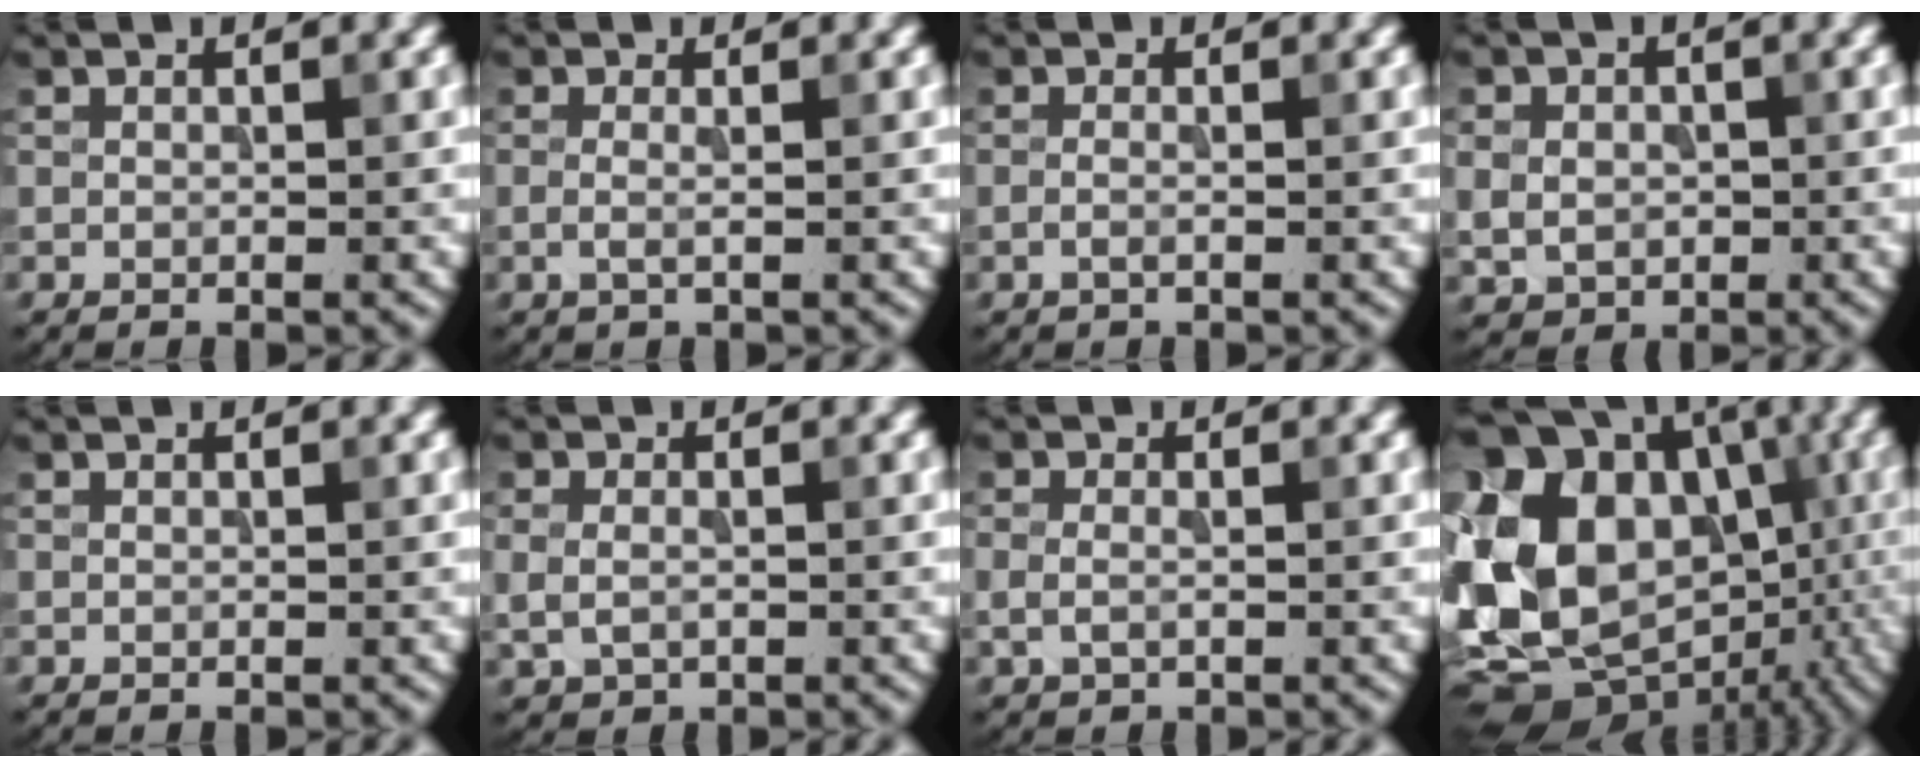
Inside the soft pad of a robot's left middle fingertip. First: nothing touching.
{"total": 1.1, "force": [-0.1, 0.2, 1.1], "torque": [-0.025, -0.007, -0.004]}
{"total": 0.9, "force": [-0.3, 0.2, 0.8], "torque": [-0.019, -0.003, -0.009]}
{"total": 3.2, "force": [-0.1, 2.8, 1.6], "torque": [-0.029, -0.005, -0.004]}
{"total": 0.0}
{"total": 2.0, "force": [-0.2, 1.5, 1.3], "torque": [-0.030, -0.004, 0.000]}
{"total": 1.4, "force": [-0.2, 0.9, 1.1], "torque": [-0.027, 0.001, -0.006]}
{"total": 19.0, "force": [-0.3, 15.5, 10.9], "torque": [-0.206, -0.001, 0.021]}